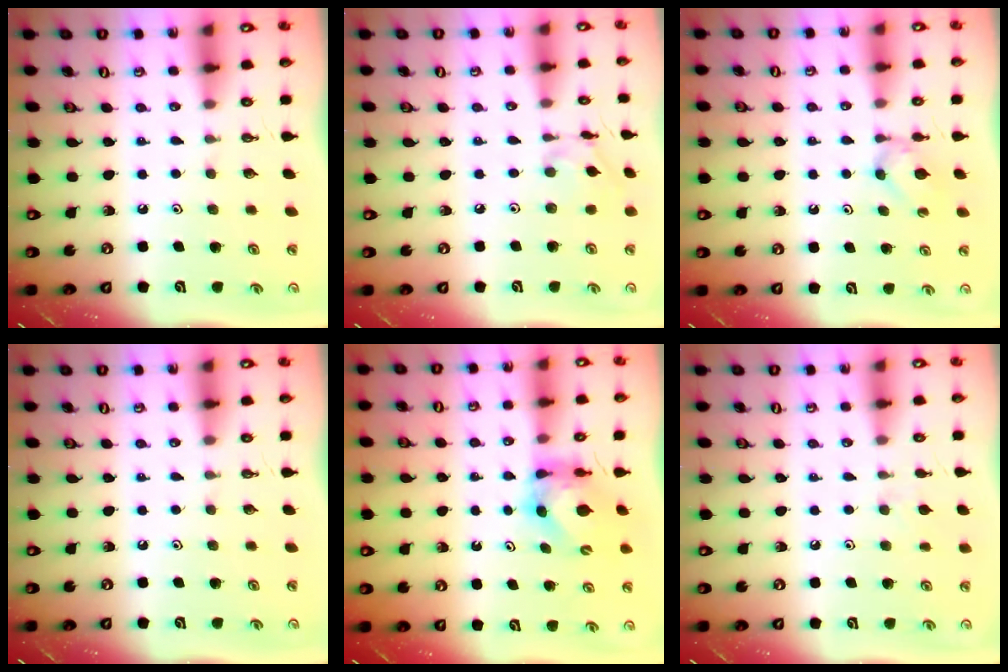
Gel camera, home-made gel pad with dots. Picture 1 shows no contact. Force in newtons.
{"total": 7.3, "press": 7.2, "slide": 0.4}
{"total": 3.0, "press": 2.9, "slide": 0.5}
{"total": 0.0}
{"total": 5.5, "press": 5.5, "slide": 0.6}
{"total": 3.8, "press": 3.7, "slide": 0.7}